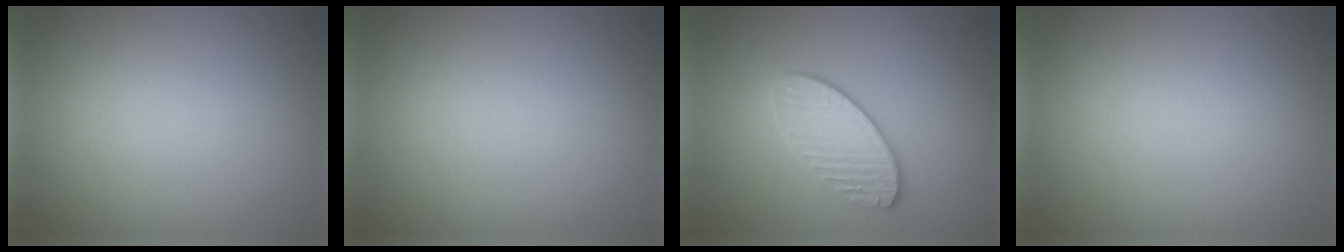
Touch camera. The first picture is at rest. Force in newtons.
{"total": 0.0}
{"total": 3.0, "press": 2.8, "slide": 1.2}
{"total": 0.0}